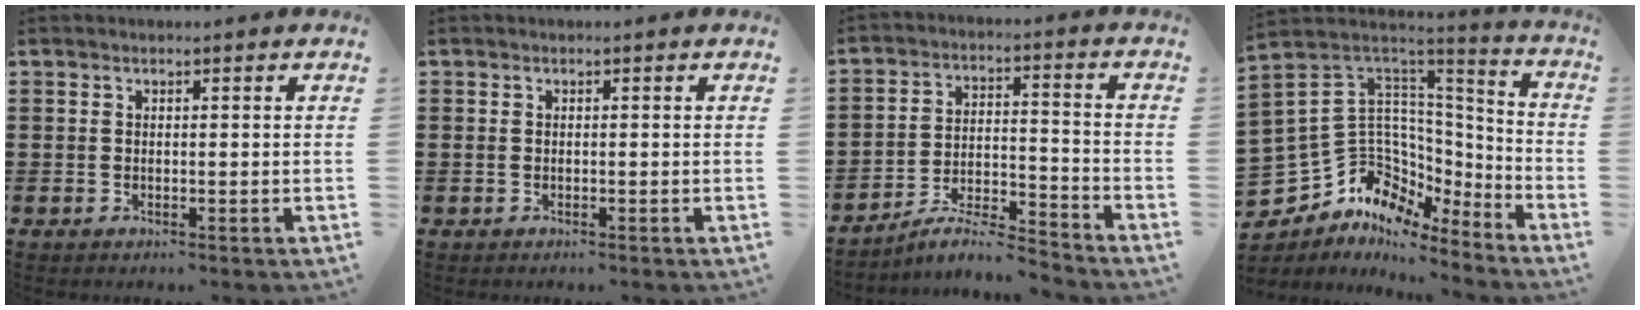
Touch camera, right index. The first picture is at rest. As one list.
[{"total": 0.0}, {"total": 6.6, "force": [-6.0, 0.6, 2.5], "torque": [-0.050, -0.002, -0.118]}, {"total": 9.8, "force": [-3.5, 8.5, 3.3], "torque": [-0.109, -0.023, -0.063]}]